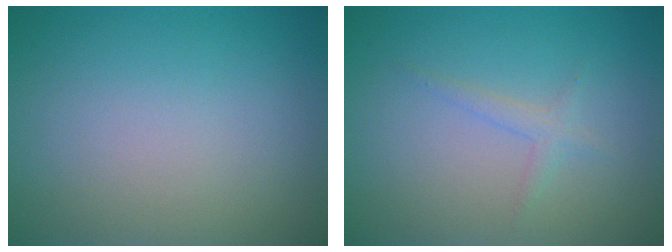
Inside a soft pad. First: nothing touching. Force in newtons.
{"total": 1.2, "press": 1.2, "slide": 0.0}